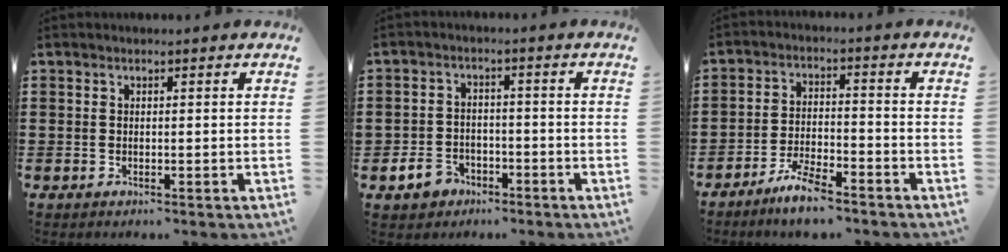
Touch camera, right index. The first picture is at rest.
{"total": 4.1, "force": [-2.7, 2.8, 1.5], "torque": [-0.053, 0.002, -0.058]}
{"total": 5.4, "force": [-4.7, 0.9, 2.5], "torque": [-0.056, 0.006, -0.092]}